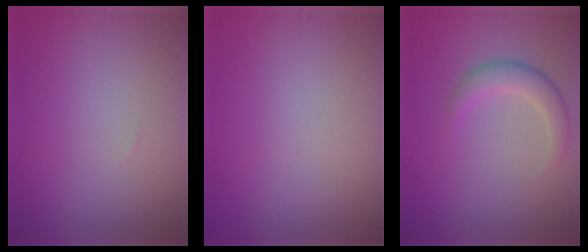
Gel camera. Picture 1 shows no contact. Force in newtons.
{"total": 0.0}
{"total": 2.9, "press": 2.9, "slide": 0.2}